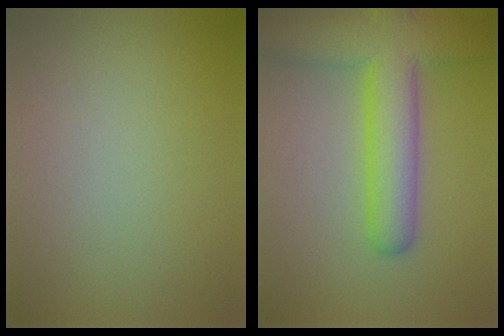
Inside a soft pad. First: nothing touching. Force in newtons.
{"total": 9.0, "press": 9.0, "slide": 0.4}